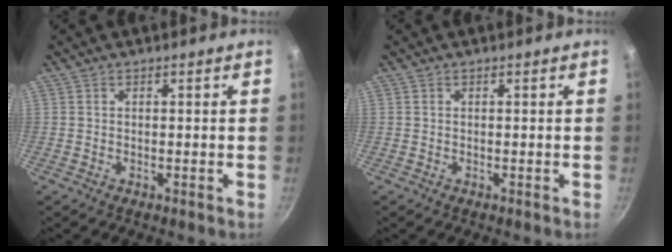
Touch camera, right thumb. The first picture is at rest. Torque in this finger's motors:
{"motor_torque": [0.00, 0.00, -0.03, 0.04, 0.00]}